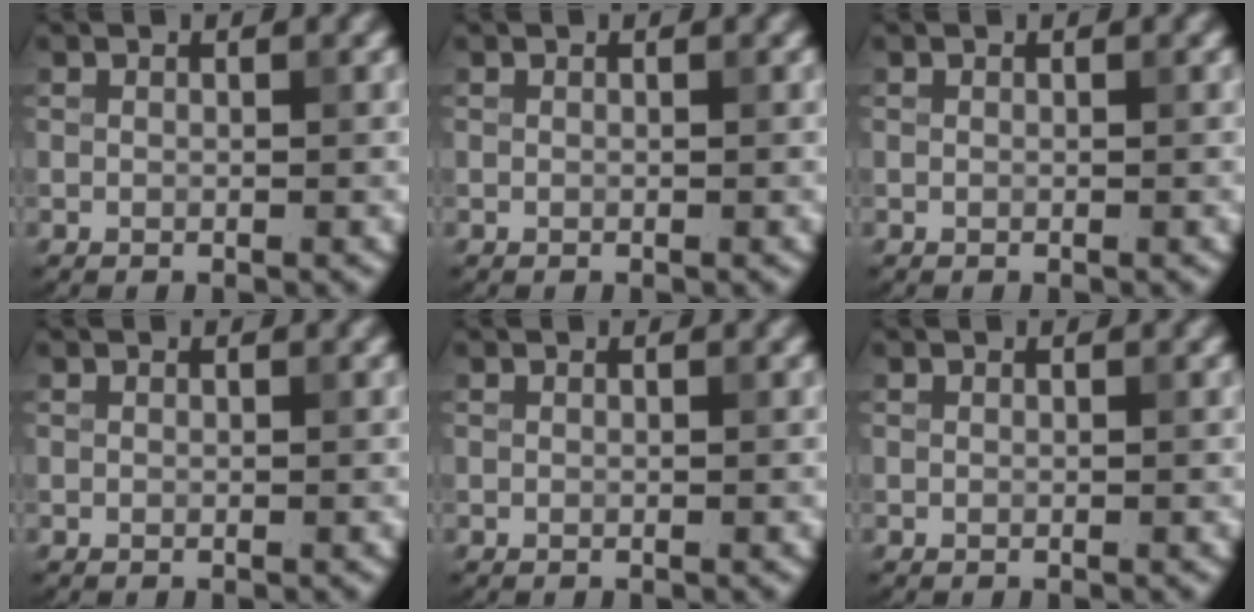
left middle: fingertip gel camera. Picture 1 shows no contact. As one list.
[{"total": 0.0}, {"total": 0.0}, {"total": 0.0}, {"total": 0.0}, {"total": 0.0}]